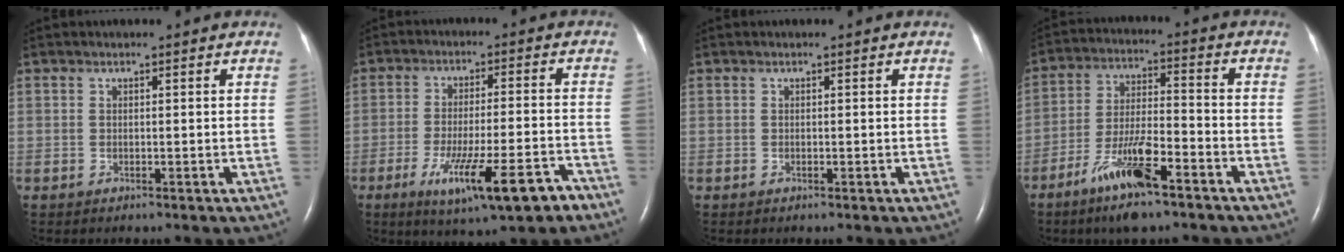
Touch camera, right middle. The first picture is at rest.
{"total": 12.1, "force": [-6.7, 1.5, 9.9], "torque": [-0.168, -0.021, -0.100]}
{"total": 0.0}
{"total": 11.3, "force": [-7.1, 1.8, 8.6], "torque": [-0.171, -0.017, -0.128]}